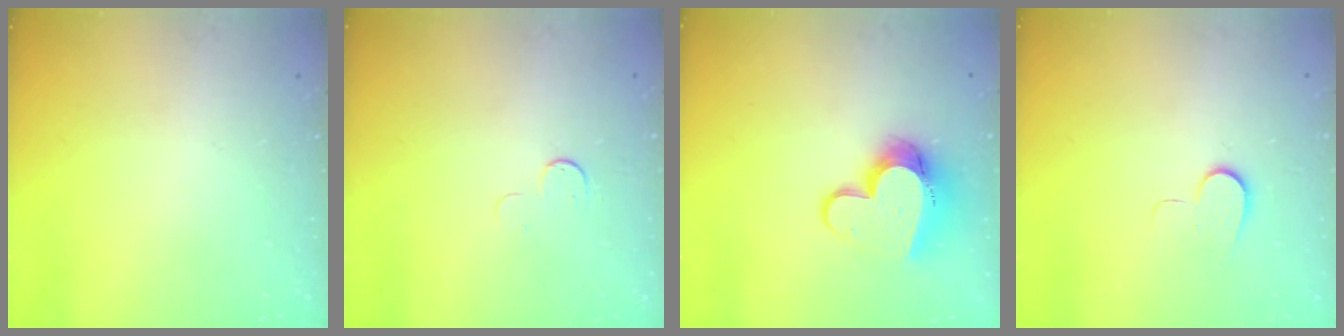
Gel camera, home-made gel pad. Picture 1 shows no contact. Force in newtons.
{"total": 5.0, "press": 5.0, "slide": 0.4}
{"total": 12.6, "press": 12.6, "slide": 1.2}
{"total": 7.0, "press": 7.0, "slide": 0.6}